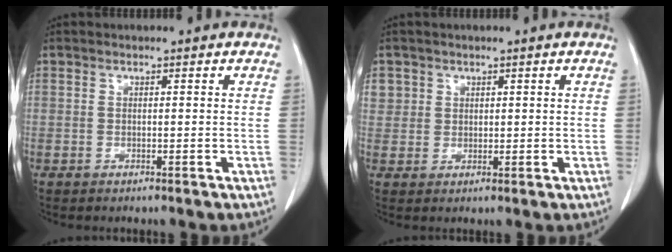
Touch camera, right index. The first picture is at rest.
{"total": 3.0, "force": [1.4, 2.7, 0.2], "torque": [0.010, 0.002, 0.025]}